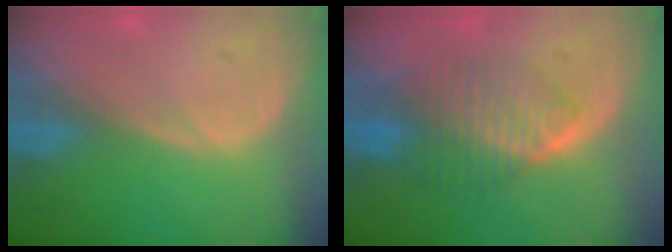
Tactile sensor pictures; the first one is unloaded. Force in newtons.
{"total": 6.7, "press": 6.7, "slide": 0.5}